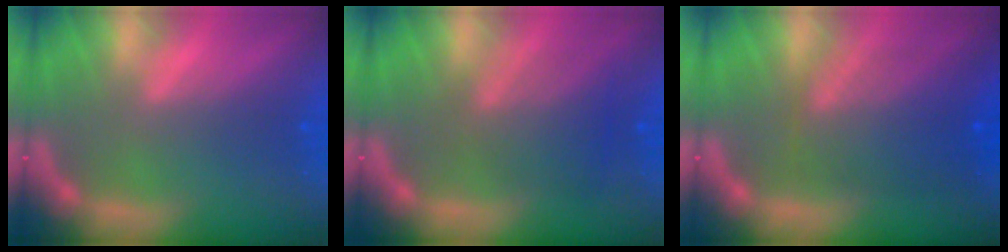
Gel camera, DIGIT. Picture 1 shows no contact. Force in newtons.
{"total": 5.0}
{"total": 7.1}